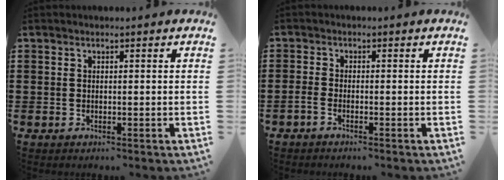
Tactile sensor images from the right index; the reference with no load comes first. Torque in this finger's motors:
{"motor_torque": [1.13, 0.95, 0.05, 0.03]}